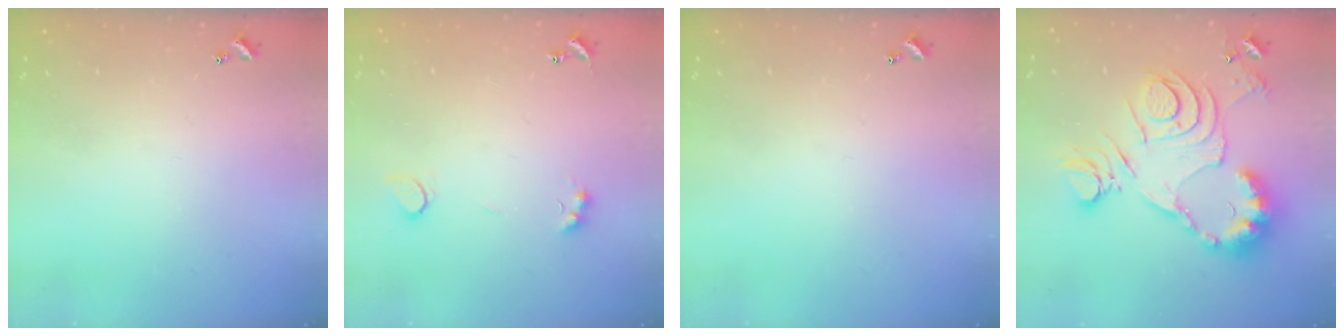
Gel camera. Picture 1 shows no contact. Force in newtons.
{"total": 3.7, "press": 3.4, "slide": 1.2}
{"total": 0.0}
{"total": 17.7, "press": 17.6, "slide": 1.4}